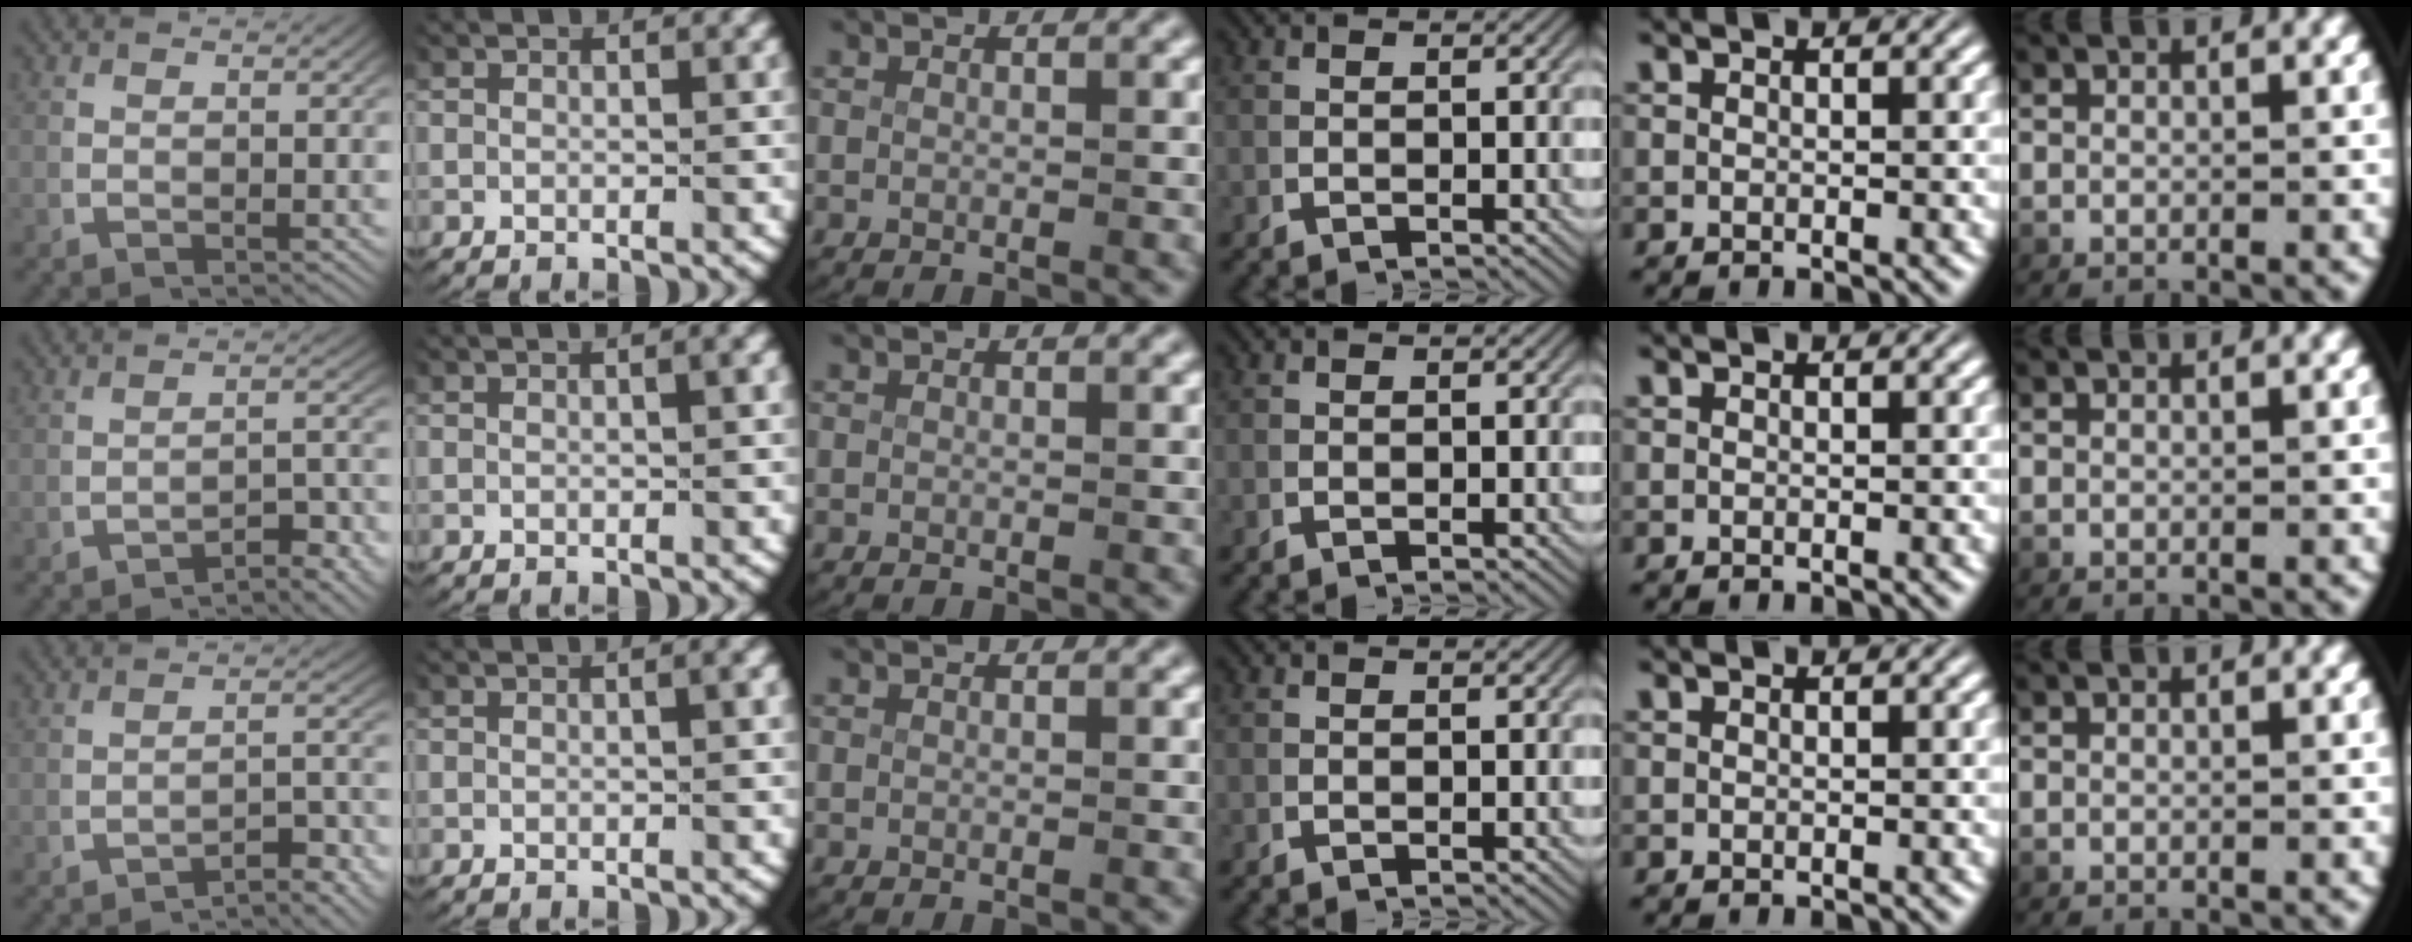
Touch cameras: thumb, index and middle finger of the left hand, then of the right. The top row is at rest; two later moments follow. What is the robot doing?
{"motion": "lift_and_place", "object": "map"}